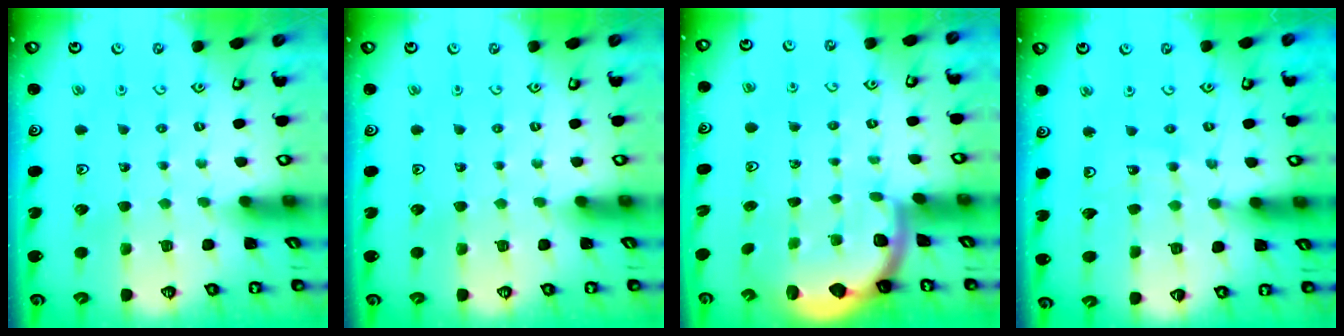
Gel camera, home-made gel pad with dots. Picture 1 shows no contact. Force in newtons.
{"total": 0.0}
{"total": 1.9, "press": 1.8, "slide": 0.5}
{"total": 9.7, "press": 9.7, "slide": 1.2}